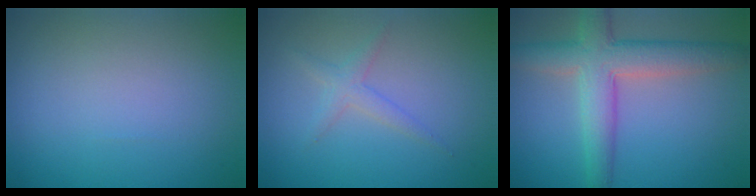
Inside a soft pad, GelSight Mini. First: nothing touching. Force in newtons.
{"total": 1.6, "press": 1.6, "slide": 0.1}
{"total": 6.1, "press": 6.1, "slide": 0.3}